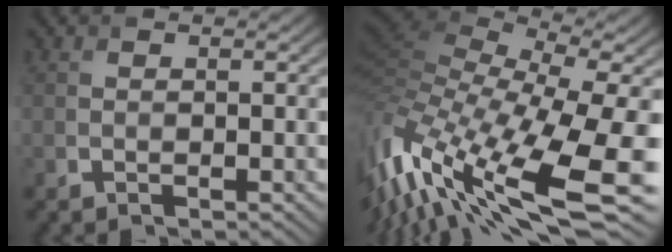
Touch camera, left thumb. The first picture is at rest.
{"total": 18.0, "force": [-3.2, 6.6, 16.5], "torque": [-0.337, -0.026, -0.047]}